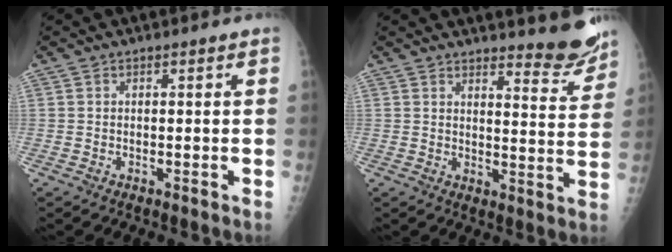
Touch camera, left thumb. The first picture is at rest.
{"total": 8.5, "force": [7.9, 1.2, 2.9], "torque": [-0.019, -0.076, 0.099]}